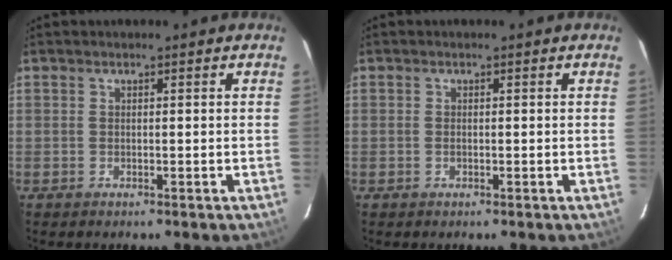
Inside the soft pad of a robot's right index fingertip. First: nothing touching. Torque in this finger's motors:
{"motor_torque": [-0.17, 0.03, -0.03, 0.00]}